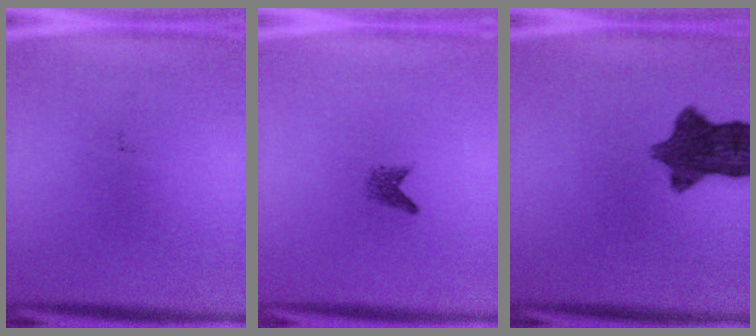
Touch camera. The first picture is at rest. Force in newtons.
{"total": 1.5}
{"total": 10.2}